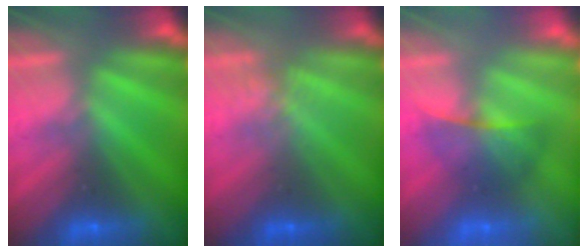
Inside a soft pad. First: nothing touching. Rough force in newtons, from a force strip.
{"total": 1.0}
{"total": 2.3}